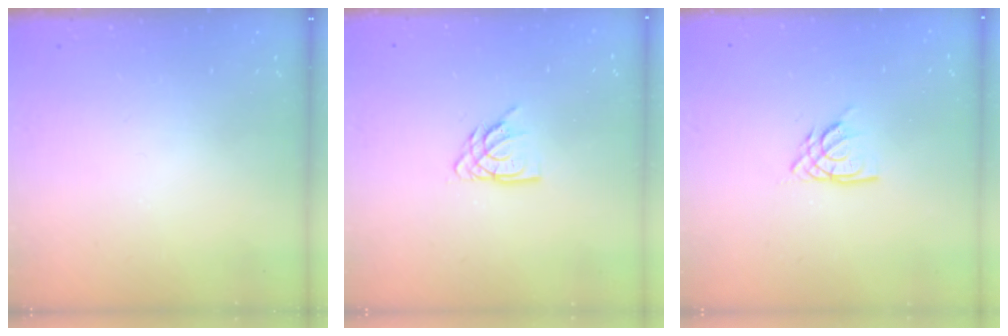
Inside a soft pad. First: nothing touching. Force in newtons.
{"total": 7.1, "press": 7.0, "slide": 0.6}
{"total": 4.7, "press": 4.7, "slide": 0.4}